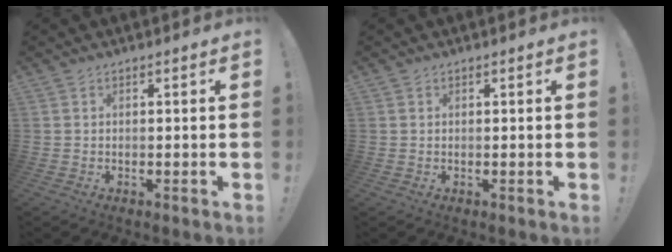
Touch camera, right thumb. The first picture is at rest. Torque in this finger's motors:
{"motor_torque": [-0.08, -0.01, 0.13, -0.11, -0.02]}